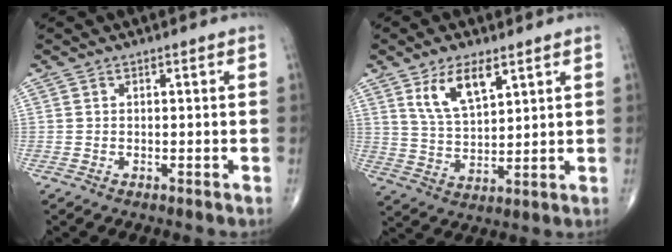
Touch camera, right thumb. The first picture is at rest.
{"total": 9.2, "force": [5.0, 3.9, 6.7], "torque": [-0.111, -0.027, 0.101]}